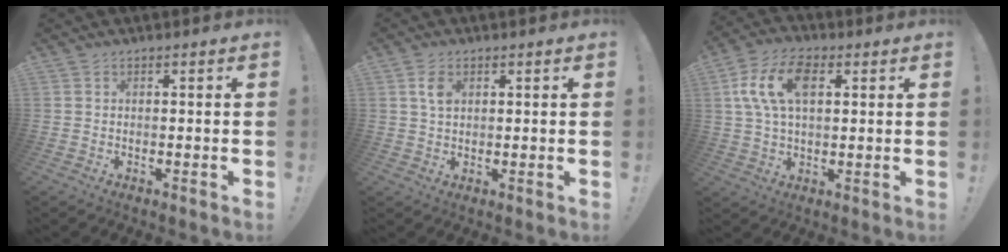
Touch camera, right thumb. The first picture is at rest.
{"total": 4.1, "force": [1.4, 2.6, 2.9], "torque": [-0.052, 0.003, 0.025]}
{"total": 13.9, "force": [4.1, 8.3, 10.4], "torque": [-0.192, 0.003, 0.073]}